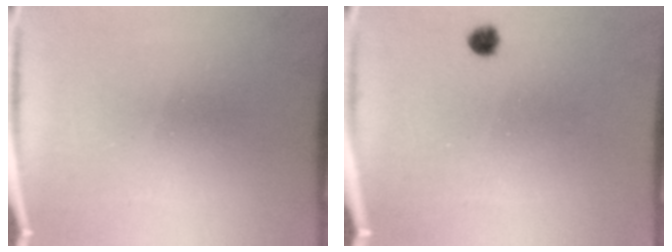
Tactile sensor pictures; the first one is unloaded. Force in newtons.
{"total": 1.7}